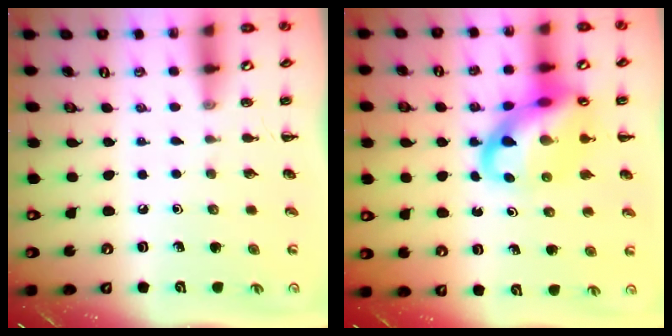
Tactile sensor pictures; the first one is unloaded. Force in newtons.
{"total": 15.9, "press": 15.5, "slide": 3.6}